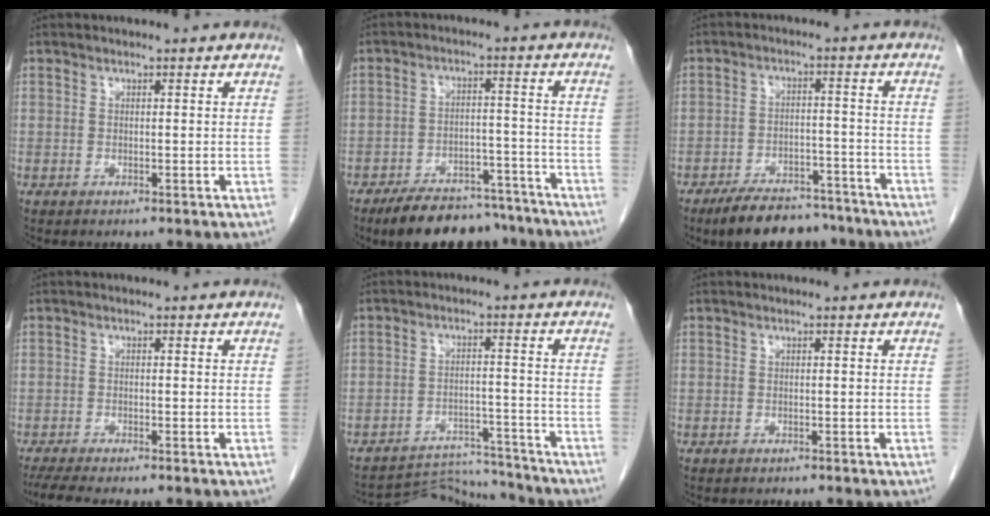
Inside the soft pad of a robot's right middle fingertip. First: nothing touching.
{"total": 13.1, "force": [-11.1, 5.1, 4.7], "torque": [-0.054, 0.016, -0.159]}
{"total": 10.6, "force": [-8.9, 4.1, 4.1], "torque": [-0.052, 0.008, -0.137]}
{"total": 5.2, "force": [-4.4, 0.1, 2.7], "torque": [-0.045, -0.017, -0.074]}
{"total": 8.8, "force": [-8.7, 0.8, -1.1], "torque": [0.019, 0.016, -0.134]}
{"total": 0.6, "force": [-0.6, 0.2, 0.0], "torque": [-0.008, -0.001, -0.011]}